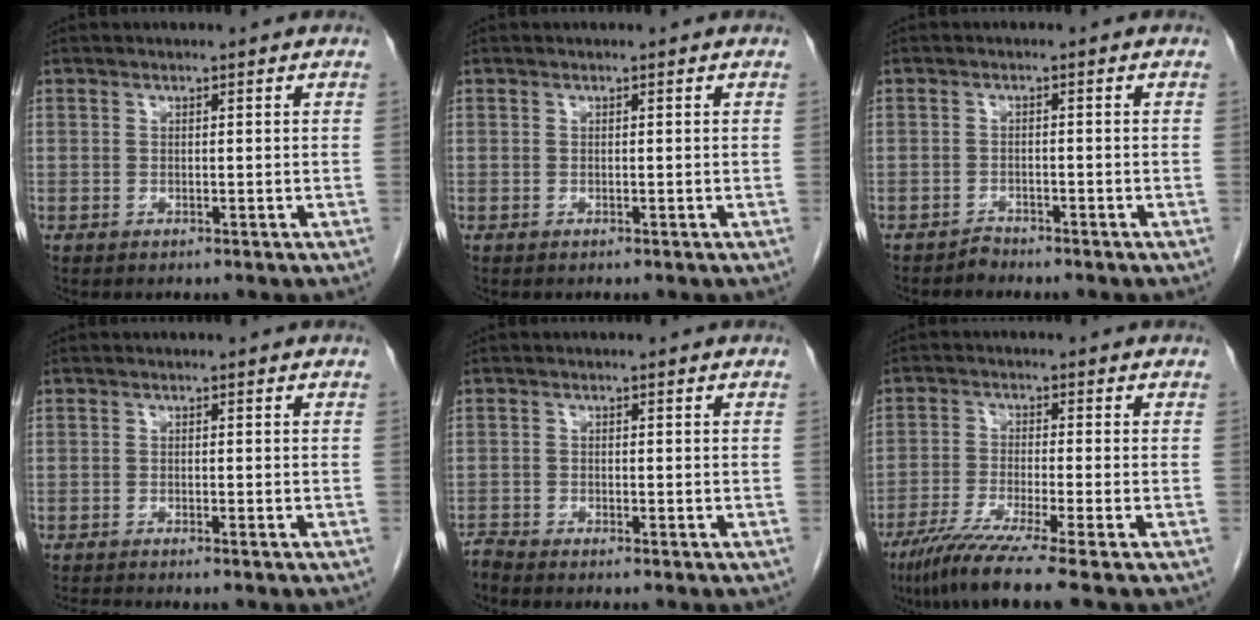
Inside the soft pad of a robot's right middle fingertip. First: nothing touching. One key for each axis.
{"total": 0.0}
{"total": 1.2, "fx": -1.1, "fy": 0.2, "fz": -0.4, "tx": 0.013, "ty": -0.001, "tz": -0.019}
{"total": 2.0, "fx": -1.8, "fy": -0.6, "fz": 0.8, "tx": -0.017, "ty": -0.003, "tz": -0.032}
{"total": 1.2, "fx": -1.2, "fy": -0.3, "fz": -0.2, "tx": 0.002, "ty": -0.006, "tz": -0.025}
{"total": 8.9, "fx": -6.6, "fy": -1.4, "fz": 5.8, "tx": -0.098, "ty": -0.033, "tz": -0.112}